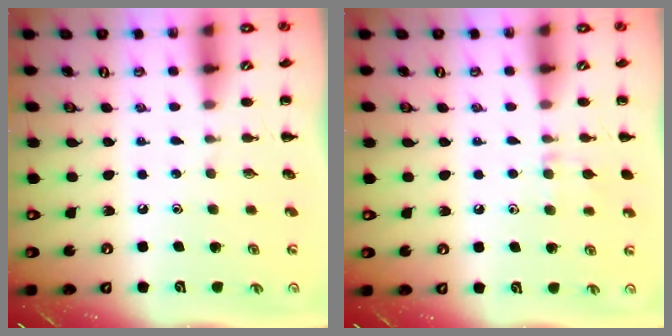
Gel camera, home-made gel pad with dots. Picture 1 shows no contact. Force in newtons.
{"total": 7.4, "press": 6.9, "slide": 2.5}